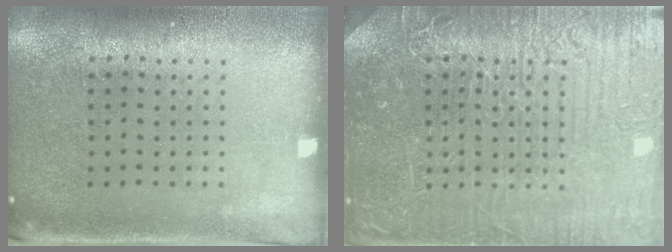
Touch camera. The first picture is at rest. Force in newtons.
{"total": 7.8, "press": 7.7, "slide": 1.0}